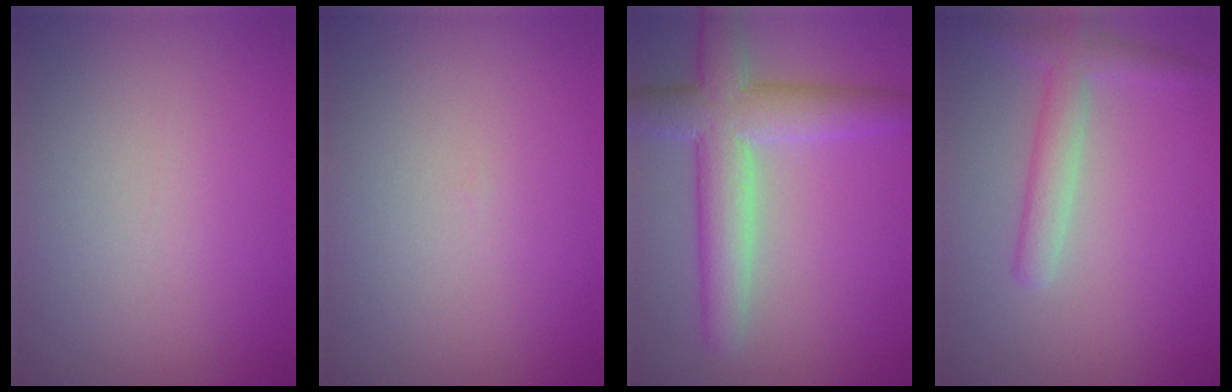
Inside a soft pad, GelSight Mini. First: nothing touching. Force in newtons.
{"total": 0.0}
{"total": 6.4, "press": 6.4, "slide": 0.3}
{"total": 2.8, "press": 2.8, "slide": 0.1}